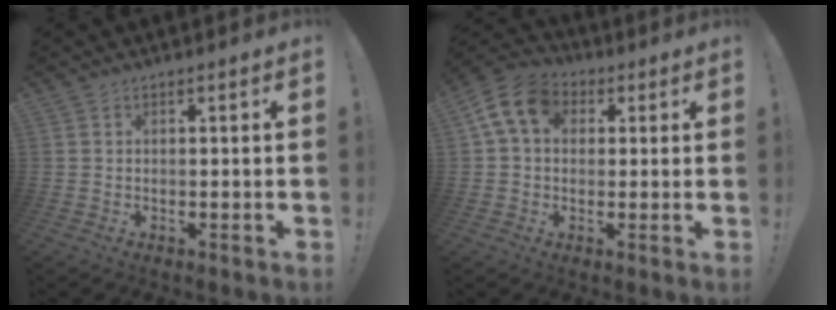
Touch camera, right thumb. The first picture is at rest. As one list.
[{"total": 11.4, "force": [3.3, 8.4, 7.0], "torque": [-0.125, 0.006, 0.067]}]